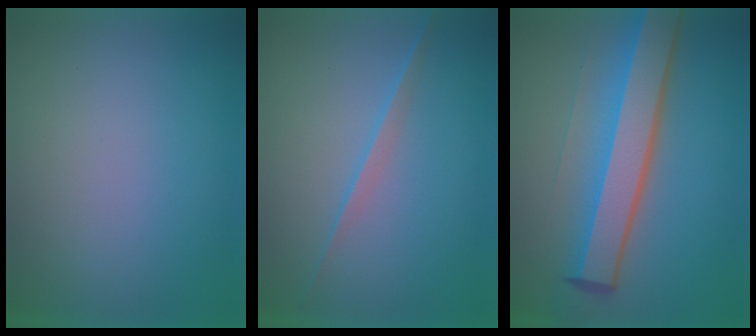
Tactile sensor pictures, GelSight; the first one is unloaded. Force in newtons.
{"total": 2.1}
{"total": 7.9}